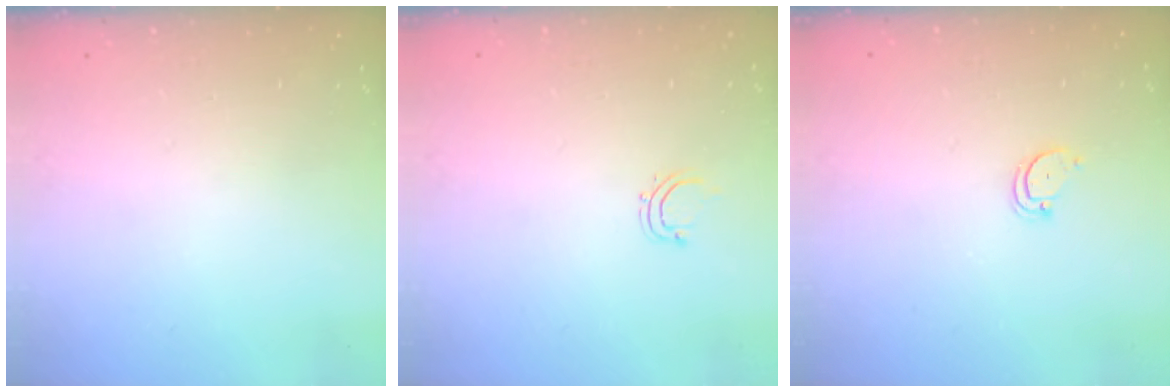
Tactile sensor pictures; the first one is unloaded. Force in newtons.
{"total": 2.8, "press": 2.8, "slide": 0.5}
{"total": 2.4, "press": 2.4, "slide": 0.2}